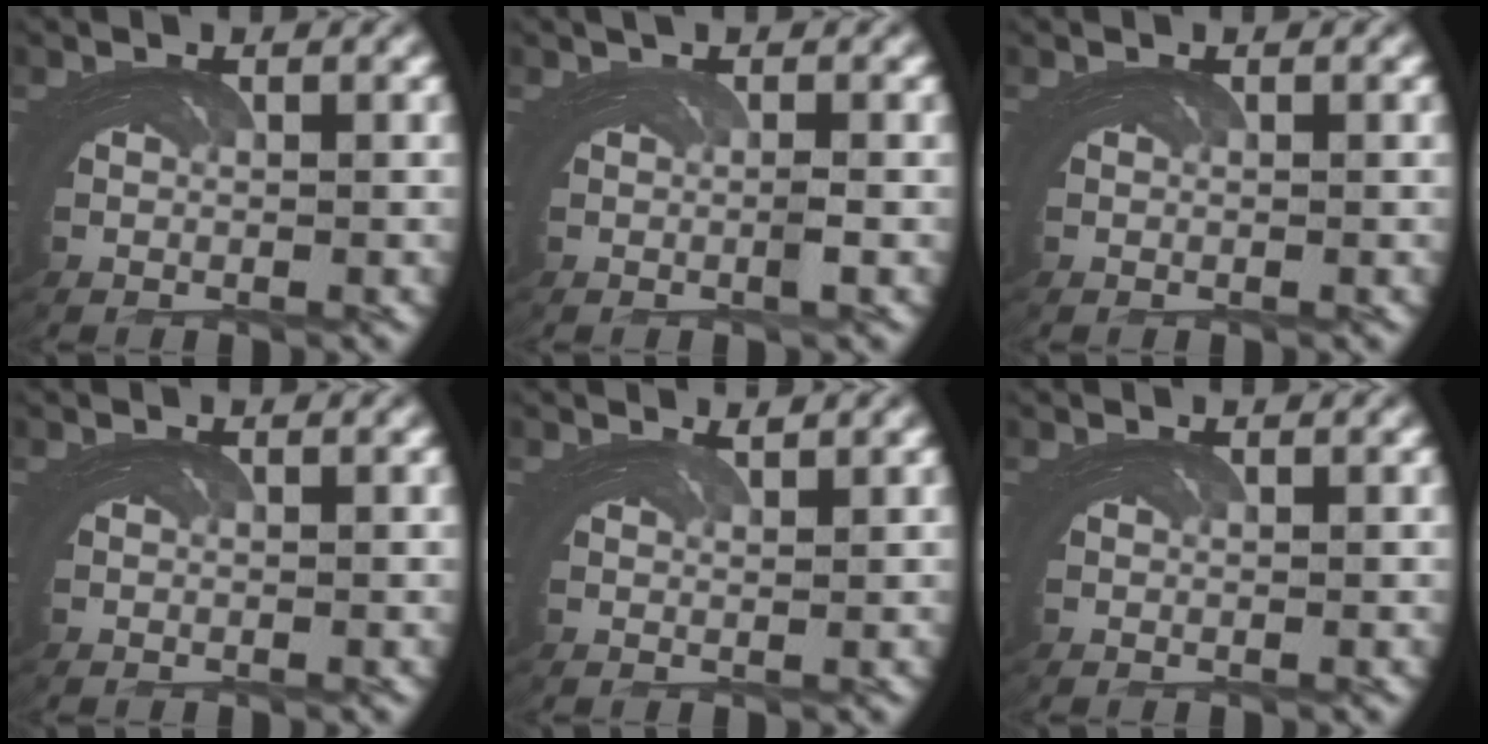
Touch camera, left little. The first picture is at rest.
{"total": 1.3, "force": [0.2, -1.1, -0.7], "torque": [0.018, 0.009, -0.004]}
{"total": 0.0}
{"total": 0.0}
{"total": 1.8, "force": [1.1, -1.3, -0.7], "torque": [0.024, 0.013, 0.014]}
{"total": 0.0}